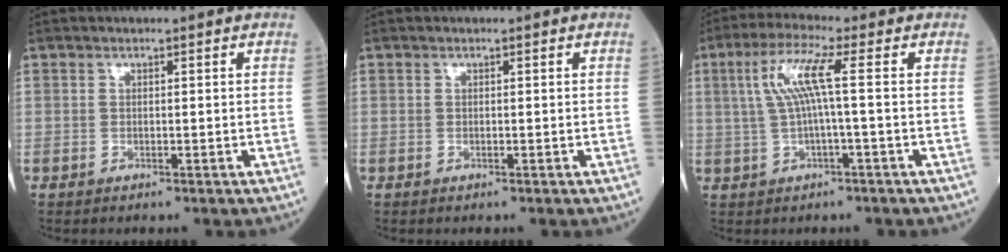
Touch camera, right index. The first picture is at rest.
{"total": 0.0}
{"total": 6.8, "force": [1.0, -0.3, 6.7], "torque": [-0.138, 0.020, 0.022]}